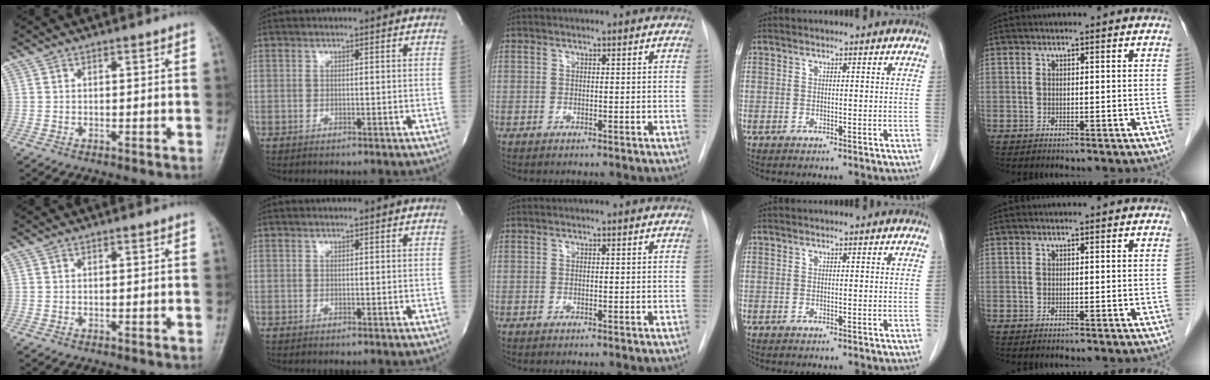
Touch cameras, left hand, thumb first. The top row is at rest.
{}